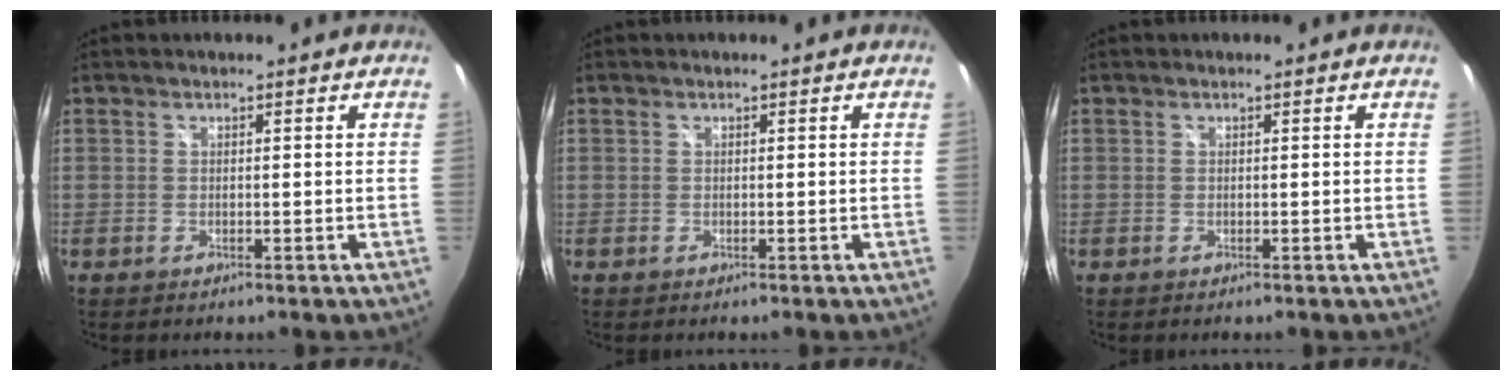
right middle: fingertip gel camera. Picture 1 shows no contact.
{"total": 0.0}
{"total": 0.0}